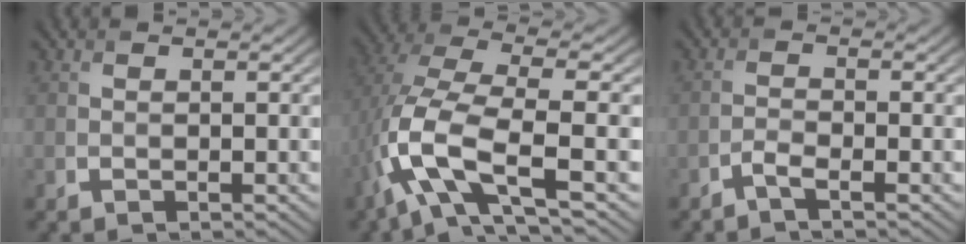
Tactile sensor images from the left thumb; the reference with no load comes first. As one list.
[{"total": 11.6, "force": [-3.6, 4.4, 10.1], "torque": [-0.231, -0.005, -0.078]}, {"total": 1.7, "force": [-1.3, 0.2, 1.0], "torque": [-0.024, 0.003, -0.032]}]